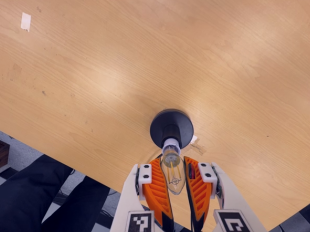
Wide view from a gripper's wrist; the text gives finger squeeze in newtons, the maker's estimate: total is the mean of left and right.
{"total": 20.4, "left": 25.4, "right": 15.4}